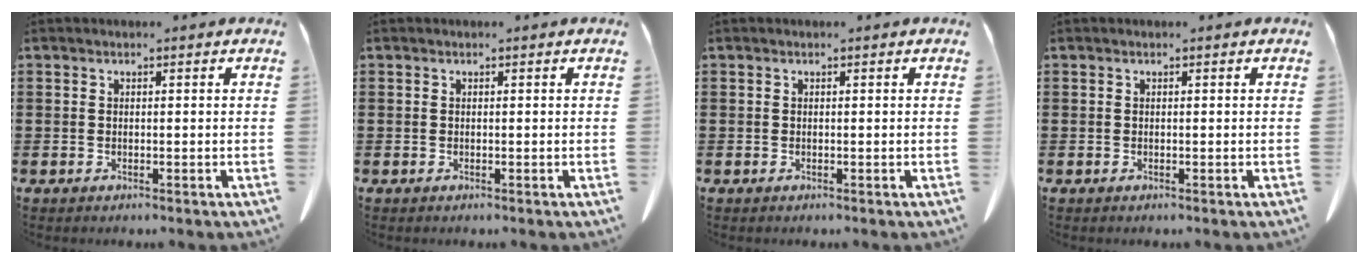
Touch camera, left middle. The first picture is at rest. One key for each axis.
{"total": 0.0}
{"total": 0.0}
{"total": 0.0}